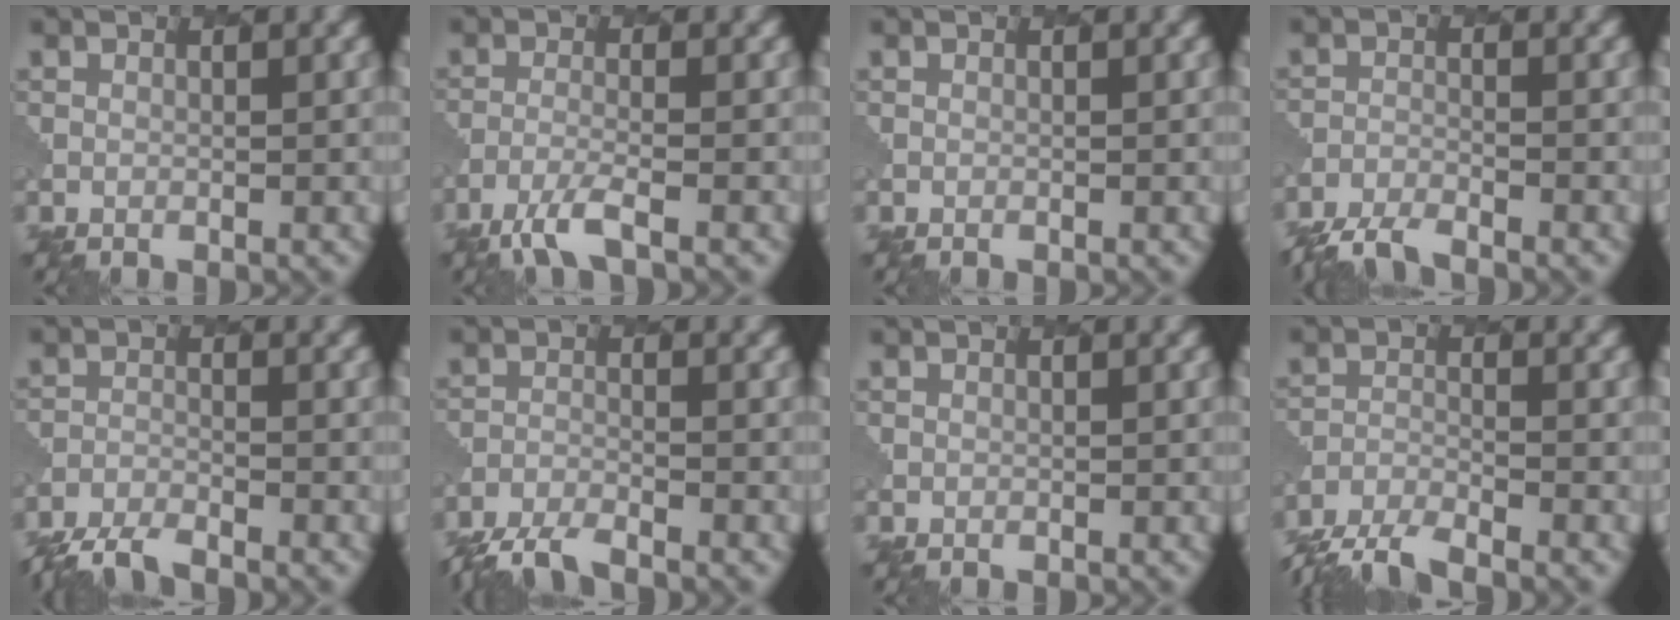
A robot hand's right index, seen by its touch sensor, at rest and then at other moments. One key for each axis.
{"total": 3.1, "fx": -2.3, "fy": 0.4, "fz": 2.0, "tx": -0.043, "ty": -0.001, "tz": -0.058}
{"total": 0.0}
{"total": 4.1, "fx": -3.9, "fy": 0.5, "fz": 1.0, "tx": -0.027, "ty": -0.012, "tz": -0.077}
{"total": 4.5, "fx": -4.3, "fy": 0.6, "fz": 1.1, "tx": -0.028, "ty": -0.016, "tz": -0.082}
{"total": 4.8, "fx": -4.5, "fy": 0.7, "fz": 1.3, "tx": -0.032, "ty": -0.017, "tz": -0.085}
{"total": 0.0}
{"total": 6.3, "fx": -5.9, "fy": 1.1, "fz": 2.0, "tx": -0.042, "ty": -0.017, "tz": -0.105}